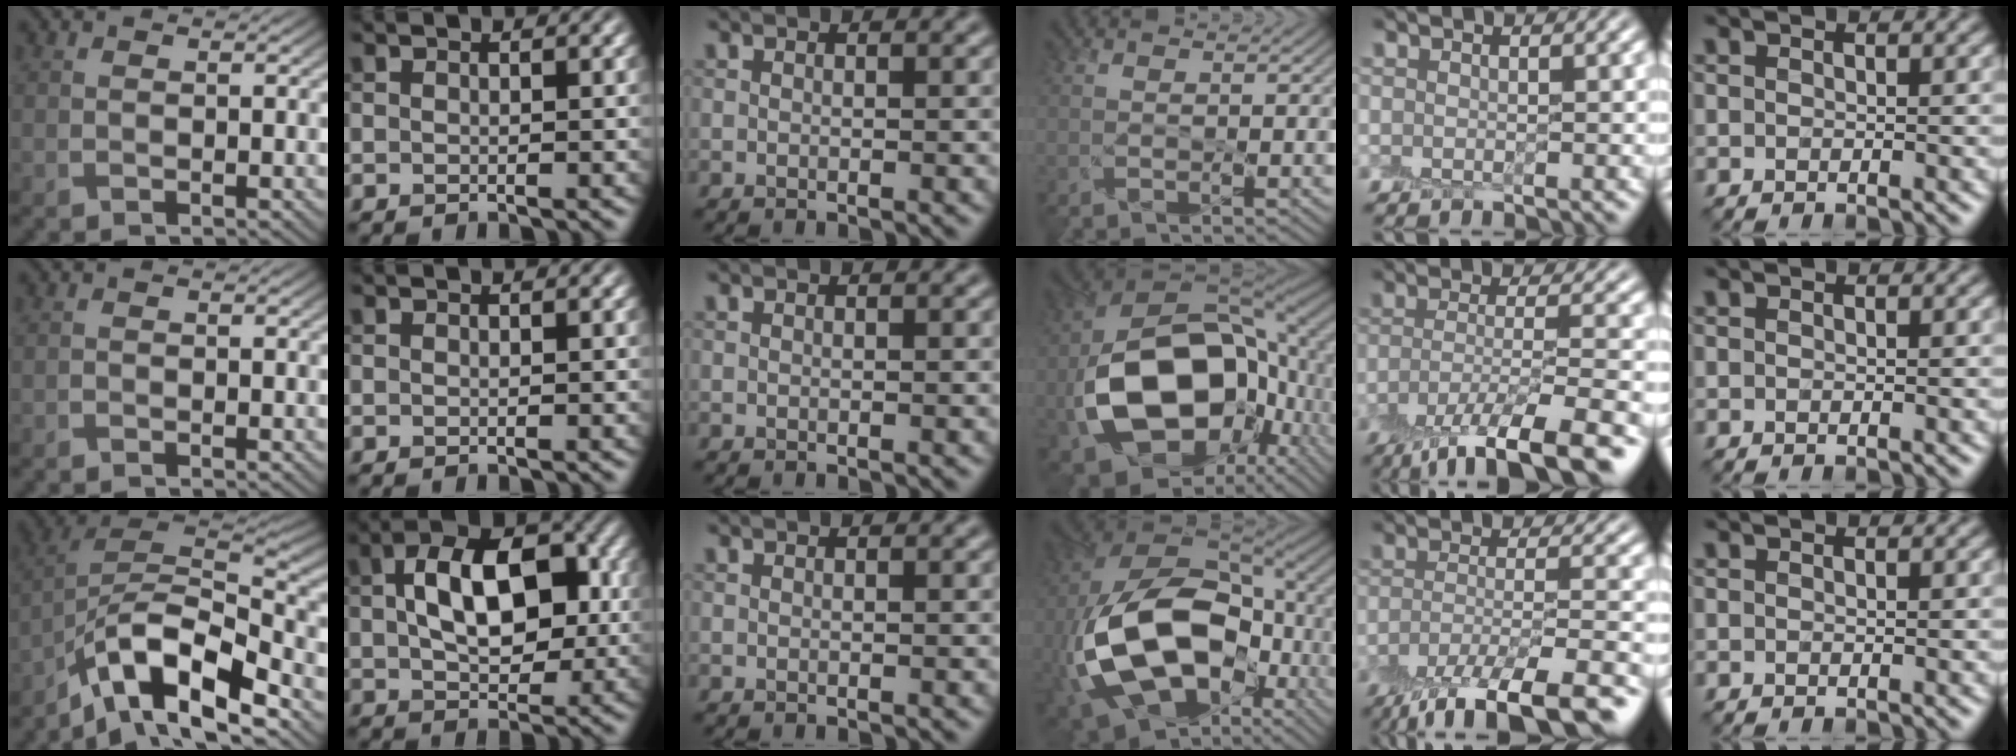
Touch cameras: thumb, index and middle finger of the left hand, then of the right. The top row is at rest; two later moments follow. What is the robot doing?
{"motion": "peel", "object": "plastic screen protector"}